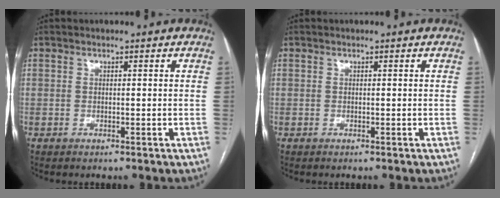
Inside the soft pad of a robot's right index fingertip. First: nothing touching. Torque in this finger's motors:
{"motor_torque": [0.03, 0.04, 0.01, 0.00]}